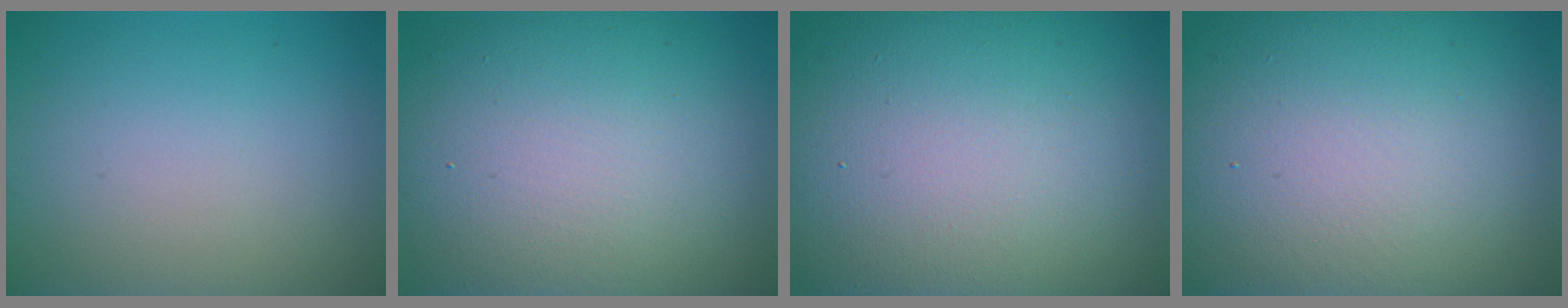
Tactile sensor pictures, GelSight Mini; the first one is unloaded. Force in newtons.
{"total": 14.8, "press": 14.8, "slide": 0.7}
{"total": 20.7, "press": 20.7, "slide": 1.2}
{"total": 20.7, "press": 20.7, "slide": 1.0}